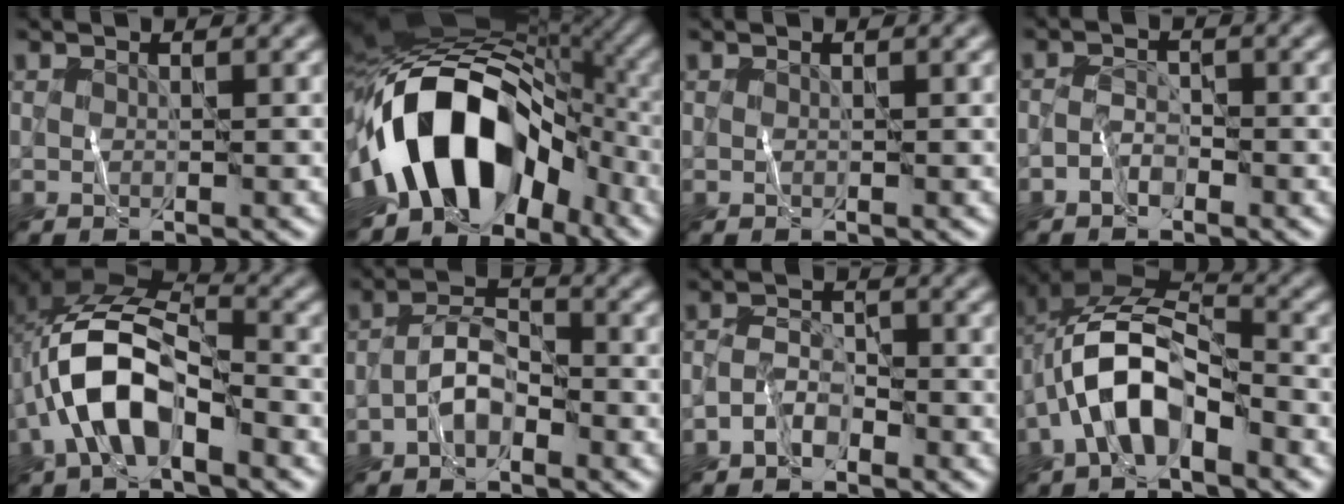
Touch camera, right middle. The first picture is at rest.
{"total": 16.3, "force": [-4.5, 10.3, 11.8], "torque": [-0.182, 0.005, -0.083]}
{"total": 0.0}
{"total": 1.5, "force": [-1.1, 0.8, 0.6], "torque": [-0.009, 0.007, -0.026]}
{"total": 9.1, "force": [-3.1, 4.6, 7.2], "torque": [-0.146, 0.013, -0.066]}
{"total": 3.1, "force": [-1.7, 1.6, 2.0], "torque": [-0.033, 0.015, -0.040]}
{"total": 2.2, "force": [-1.7, 1.1, 0.9], "torque": [-0.015, 0.010, -0.037]}
{"total": 8.4, "force": [-3.4, 4.1, 6.4], "torque": [-0.128, 0.011, -0.073]}